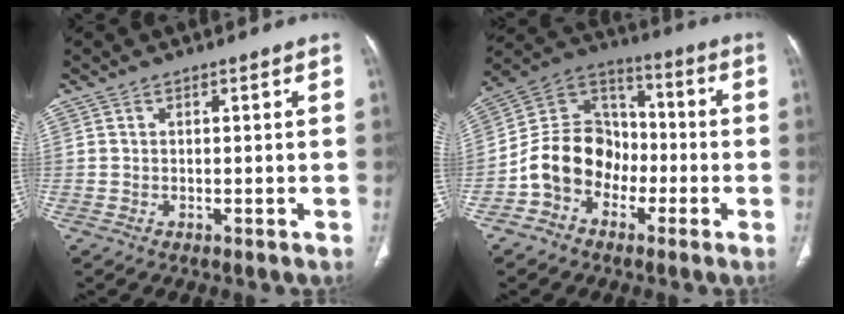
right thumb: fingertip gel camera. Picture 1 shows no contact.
{"total": 13.2, "force": [-4.4, 10.8, 6.1], "torque": [-0.079, 0.061, -0.092]}